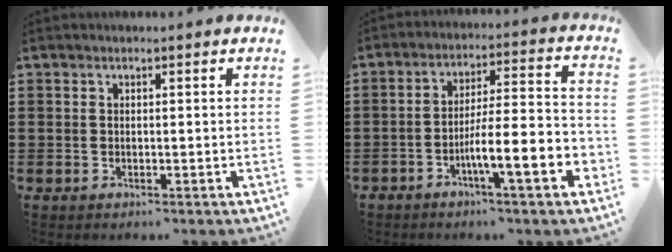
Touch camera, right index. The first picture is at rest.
{"total": 9.6, "force": [-4.4, 1.3, 8.4], "torque": [-0.147, -0.007, -0.080]}